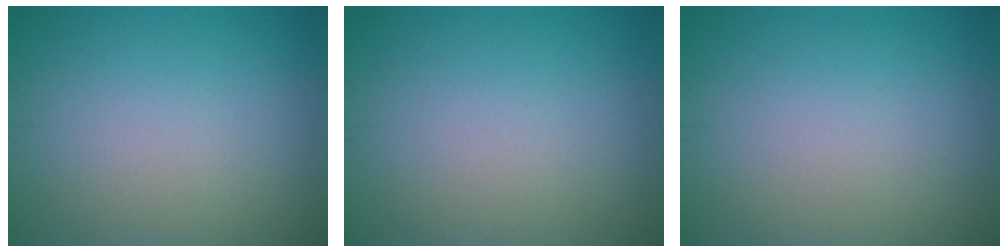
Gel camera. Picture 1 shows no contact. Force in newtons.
{"total": 0.0}
{"total": 0.0}